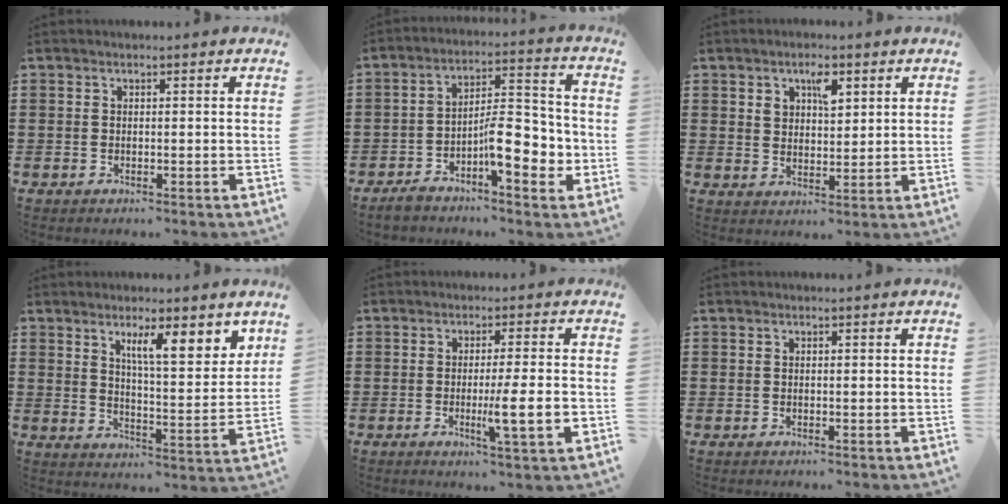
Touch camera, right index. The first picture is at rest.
{"total": 9.5, "force": [-3.3, 3.3, 8.3], "torque": [-0.119, -0.002, -0.058]}
{"total": 3.9, "force": [2.2, 2.1, 2.5], "torque": [-0.041, 0.003, 0.034]}
{"total": 7.9, "force": [4.9, 1.9, 5.8], "torque": [-0.094, -0.019, 0.077]}
{"total": 6.8, "force": [-1.5, 0.2, 6.6], "torque": [-0.106, -0.013, -0.025]}
{"total": 0.0}